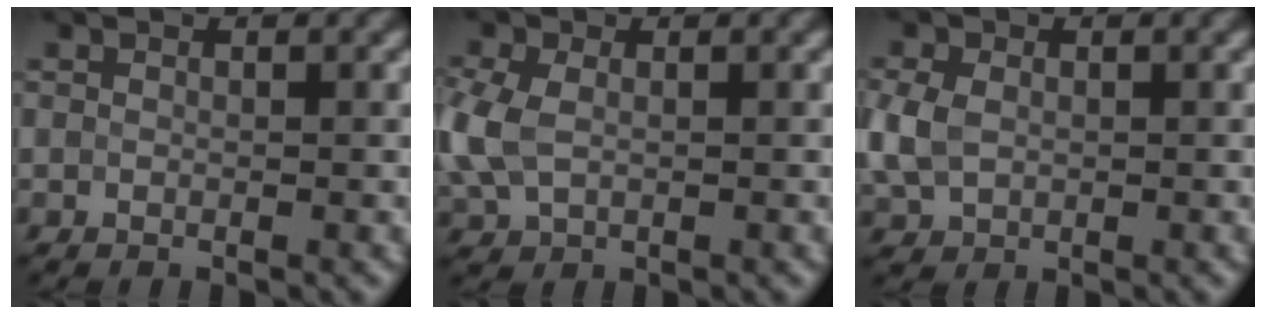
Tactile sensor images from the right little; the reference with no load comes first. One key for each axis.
{"total": 4.4, "fx": -0.1, "fy": 3.1, "fz": 3.1, "tx": -0.092, "ty": 0.000, "tz": -0.004}
{"total": 3.8, "fx": 0.0, "fy": 3.0, "fz": 2.3, "tx": -0.065, "ty": 0.001, "tz": -0.001}